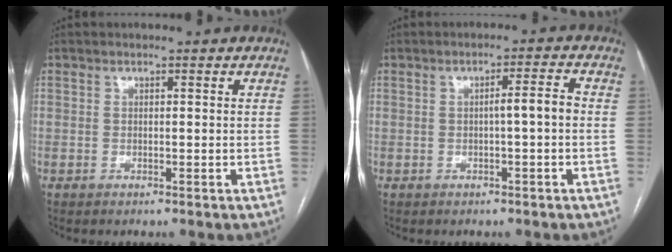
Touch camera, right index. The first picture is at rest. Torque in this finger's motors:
{"motor_torque": [0.44, 0.01, 0.31, 0.05]}